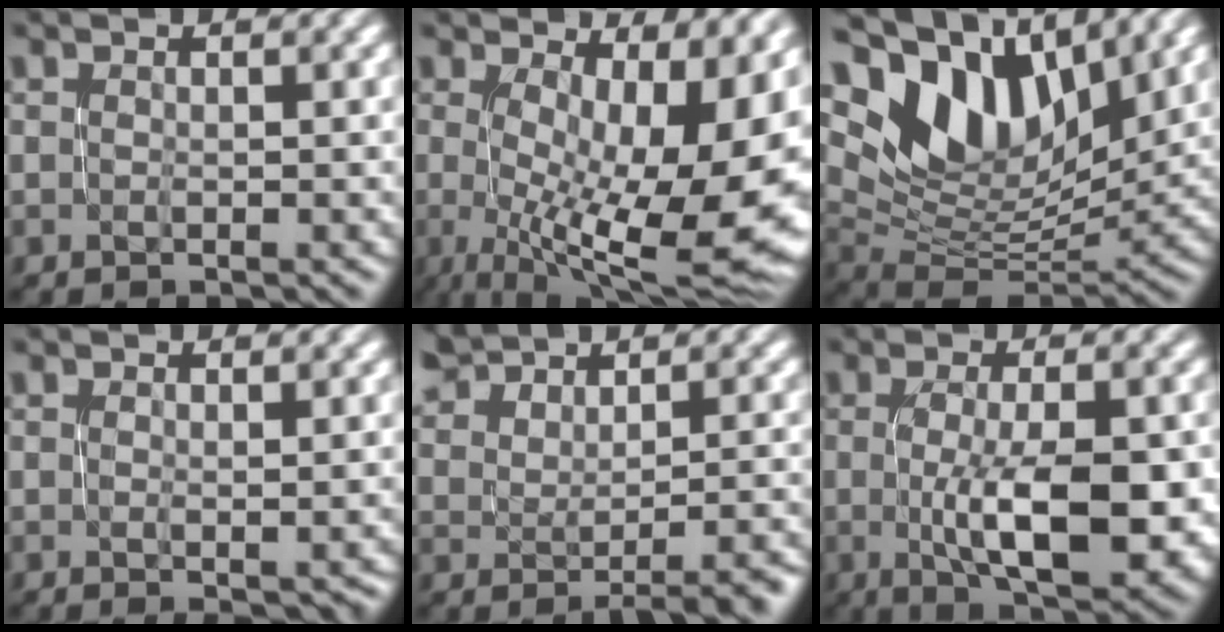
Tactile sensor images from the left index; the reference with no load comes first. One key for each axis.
{"total": 13.1, "fx": -0.1, "fy": 5.2, "fz": 12.0, "tx": -0.156, "ty": -0.007, "tz": 0.010}
{"total": 11.7, "fx": 7.2, "fy": 5.9, "fz": 7.0, "tx": -0.132, "ty": 0.012, "tz": 0.130}
{"total": 1.6, "fx": 0.0, "fy": 0.6, "fz": 1.5, "tx": -0.014, "ty": 0.003, "tz": 0.004}
{"total": 3.6, "fx": 1.5, "fy": 1.7, "fz": 2.9, "tx": -0.027, "ty": 0.012, "tz": 0.034}
{"total": 8.4, "fx": -1.0, "fy": 3.0, "fz": 7.8, "tx": -0.129, "ty": -0.013, "tz": -0.006}